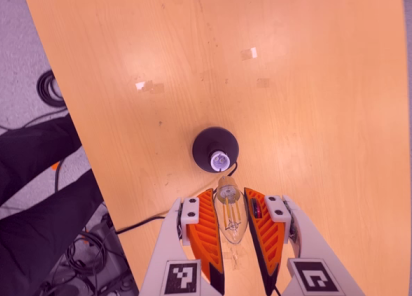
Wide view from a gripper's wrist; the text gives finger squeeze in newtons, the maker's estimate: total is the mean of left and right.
{"total": 11.9, "left": 12.3, "right": 11.4}